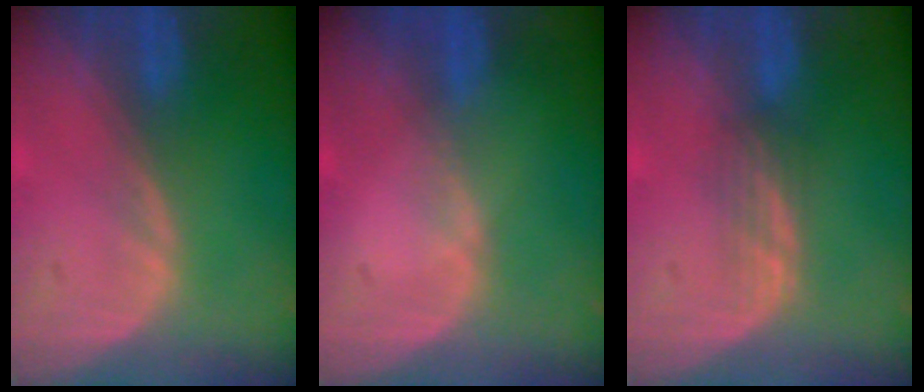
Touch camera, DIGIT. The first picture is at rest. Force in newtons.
{"total": 0.6, "press": 0.5, "slide": 0.2}
{"total": 2.3, "press": 2.2, "slide": 0.5}